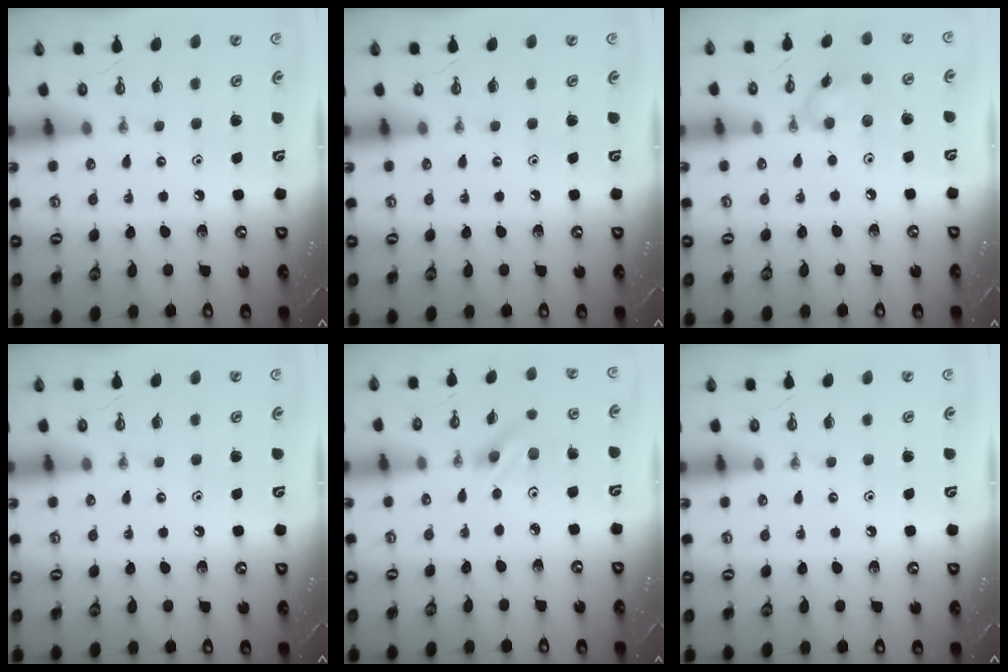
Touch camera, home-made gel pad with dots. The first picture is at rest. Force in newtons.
{"total": 0.0}
{"total": 7.8, "press": 7.8, "slide": 0.8}
{"total": 0.0}
{"total": 4.1, "press": 3.8, "slide": 1.3}
{"total": 0.0}